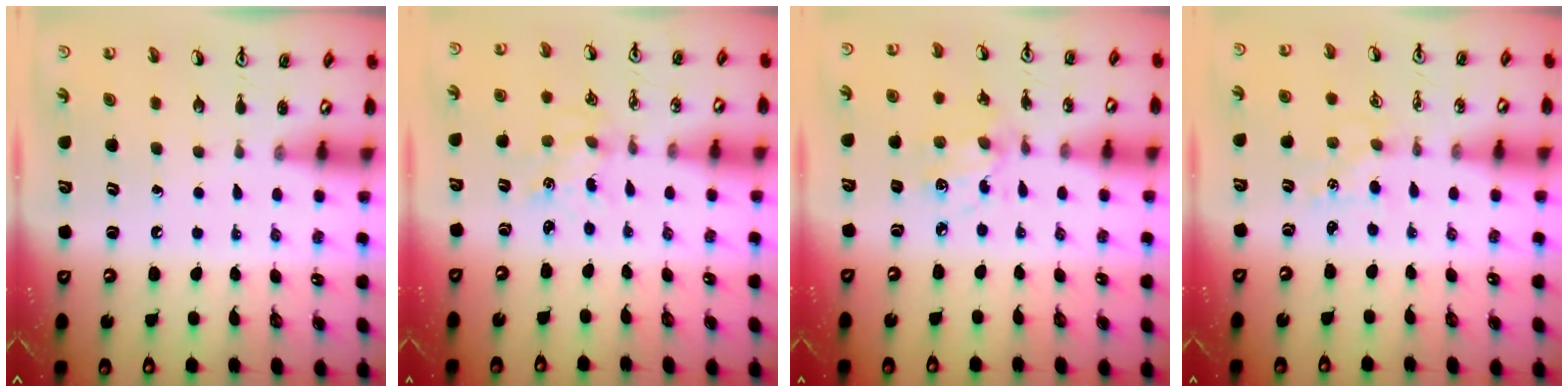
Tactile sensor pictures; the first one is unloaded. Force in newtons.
{"total": 2.3, "press": 2.3, "slide": 0.3}
{"total": 4.8, "press": 4.6, "slide": 1.3}
{"total": 2.3, "press": 2.3, "slide": 0.3}